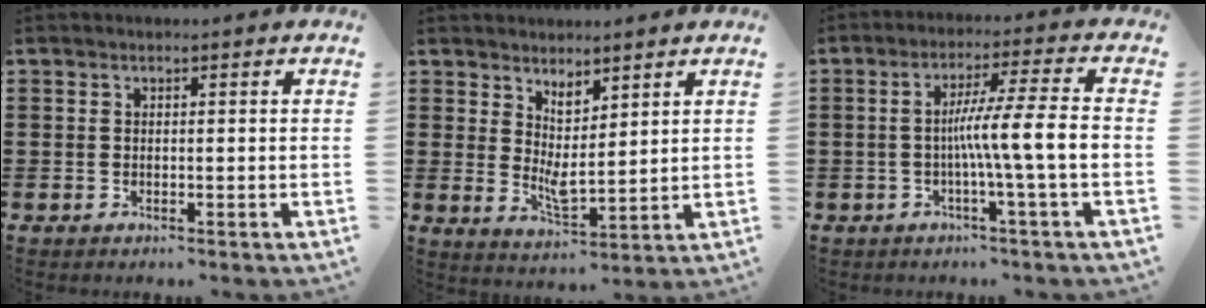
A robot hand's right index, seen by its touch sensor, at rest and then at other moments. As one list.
[{"total": 3.2, "force": [2.2, 1.1, 2.0], "torque": [-0.048, -0.017, 0.039]}, {"total": 7.7, "force": [-1.6, -0.8, 7.5], "torque": [-0.130, -0.007, -0.033]}]